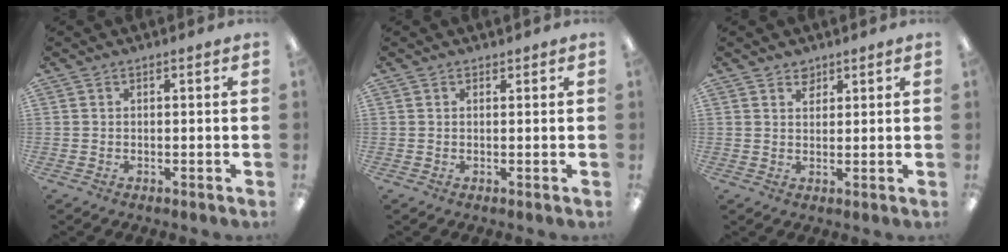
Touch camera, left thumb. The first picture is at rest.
{"total": 0.6, "force": [0.5, 0.4, 0.0], "torque": [0.007, -0.002, 0.008]}
{"total": 2.4, "force": [2.0, 1.3, 0.5], "torque": [0.005, -0.010, 0.036]}